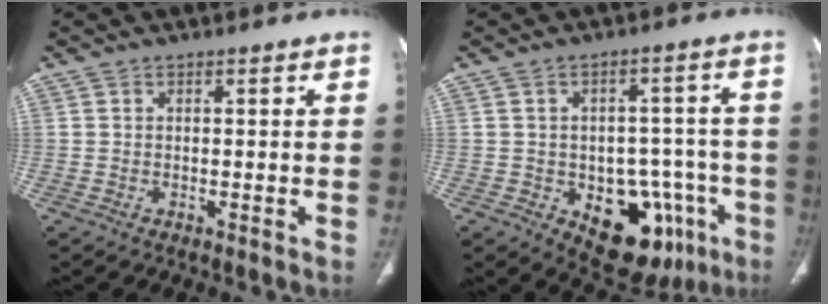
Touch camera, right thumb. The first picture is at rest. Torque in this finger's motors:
{"motor_torque": [4.02, 0.98, 0.78, -0.62, 0.01]}